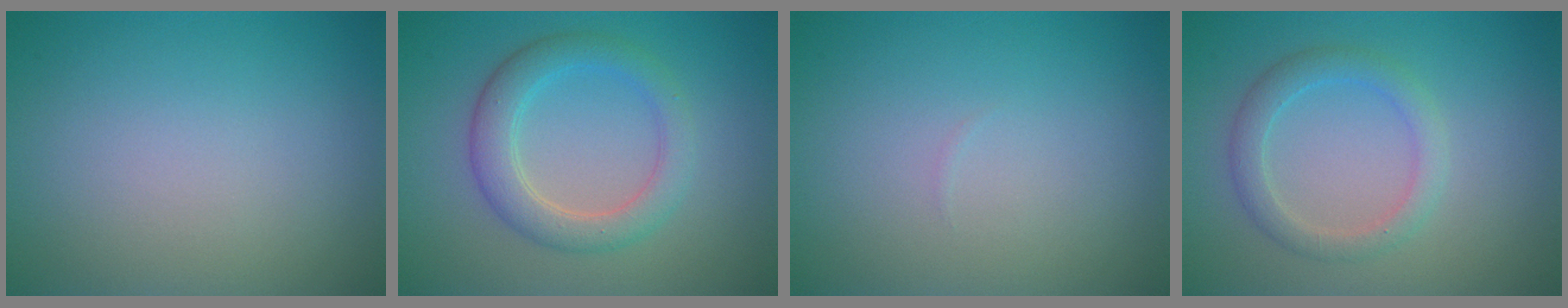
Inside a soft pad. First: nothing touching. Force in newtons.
{"total": 3.9, "press": 3.9, "slide": 0.2}
{"total": 0.0}
{"total": 2.5, "press": 2.5, "slide": 0.0}